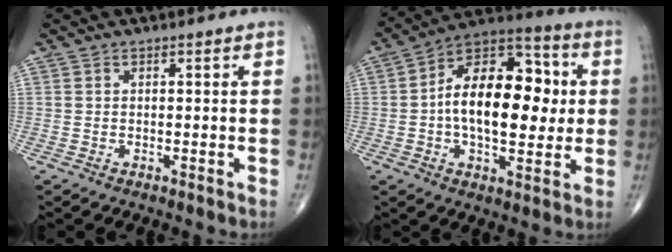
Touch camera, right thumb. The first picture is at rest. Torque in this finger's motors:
{"motor_torque": [0.04, 0.65, 1.12, 0.36, 0.18]}